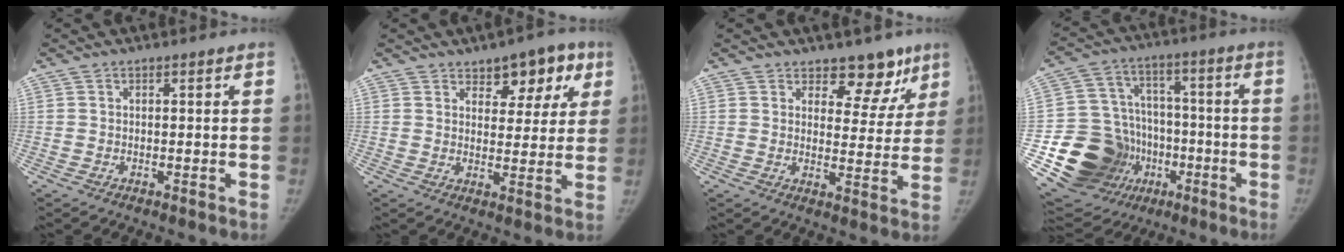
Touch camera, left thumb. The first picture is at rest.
{"total": 8.8, "force": [4.9, 5.0, 5.4], "torque": [-0.023, -0.018, 0.061]}
{"total": 8.2, "force": [5.9, 4.8, 3.0], "torque": [0.012, -0.034, 0.076]}
{"total": 22.6, "force": [-7.5, 18.4, 10.9], "torque": [-0.171, 0.076, -0.107]}